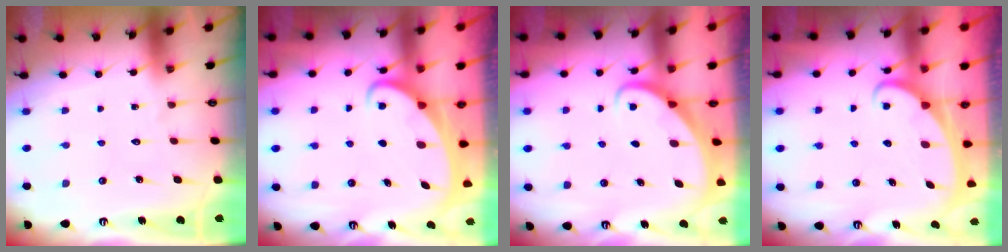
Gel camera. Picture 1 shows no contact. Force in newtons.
{"total": 2.7, "press": 2.7, "slide": 0.3}
{"total": 2.5, "press": 2.5, "slide": 0.2}
{"total": 2.4, "press": 2.4, "slide": 0.3}